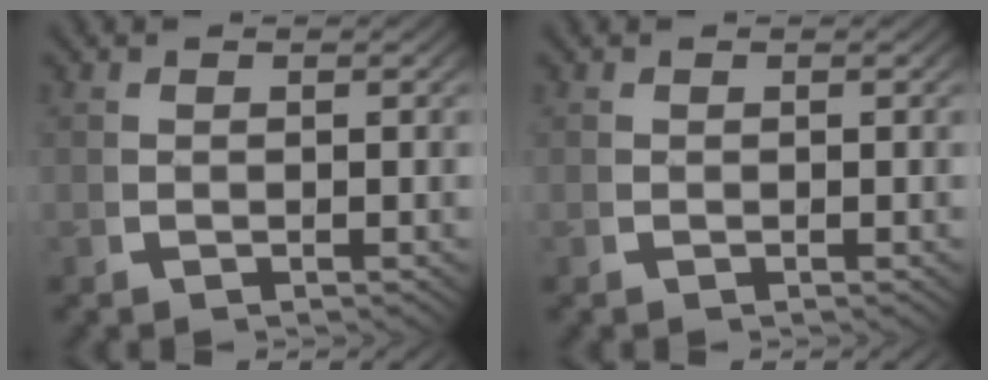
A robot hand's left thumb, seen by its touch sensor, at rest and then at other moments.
{"total": 0.0}